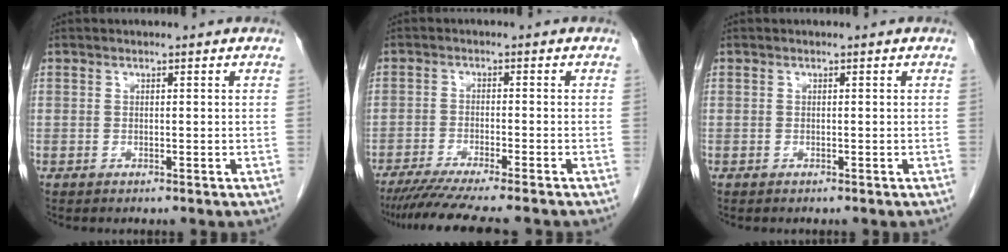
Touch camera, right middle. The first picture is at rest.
{"total": 11.7, "force": [-10.0, -0.2, 6.0], "torque": [-0.073, -0.025, -0.153]}
{"total": 0.0}